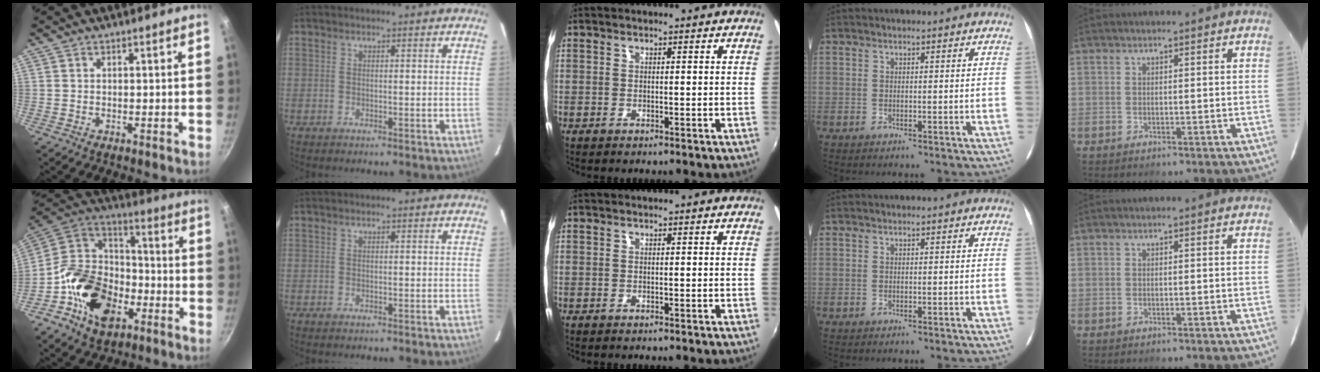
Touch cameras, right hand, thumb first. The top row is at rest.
{"thumb": {"total": 19.3, "force": [-7.7, 13.3, 11.6], "torque": [-0.186, 0.054, -0.155]}}